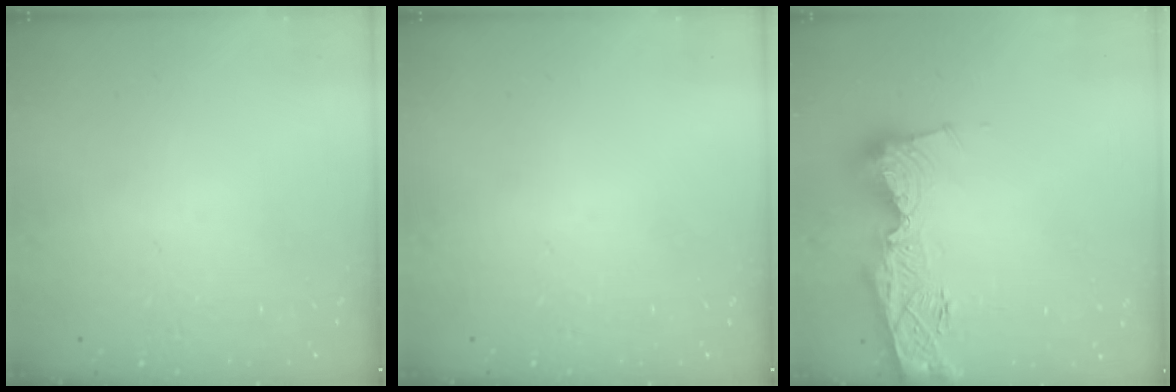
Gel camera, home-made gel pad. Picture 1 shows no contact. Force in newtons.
{"total": 0.0}
{"total": 16.1, "press": 16.0, "slide": 1.6}